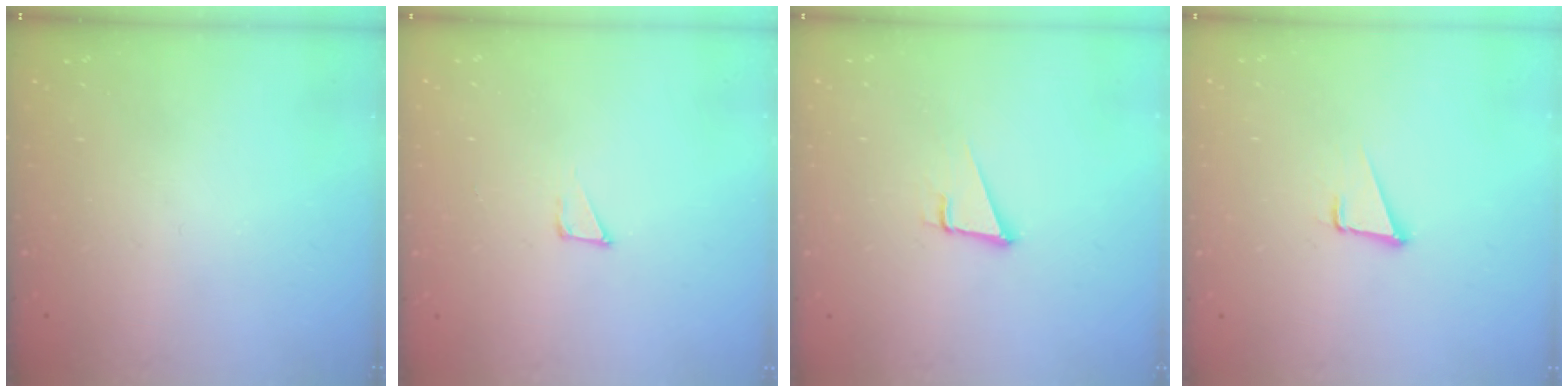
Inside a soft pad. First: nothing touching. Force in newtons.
{"total": 4.2, "press": 4.2, "slide": 0.4}
{"total": 4.4, "press": 3.8, "slide": 2.3}
{"total": 3.4, "press": 2.5, "slide": 2.2}